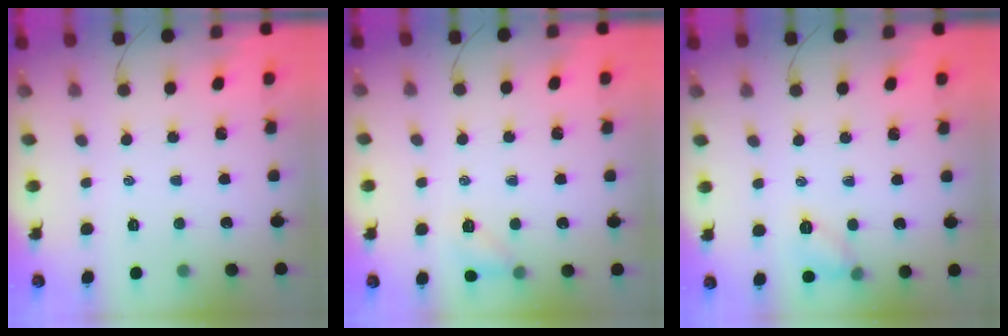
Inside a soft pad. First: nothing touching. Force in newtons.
{"total": 5.3, "press": 5.1, "slide": 1.3}
{"total": 6.9, "press": 6.8, "slide": 0.8}